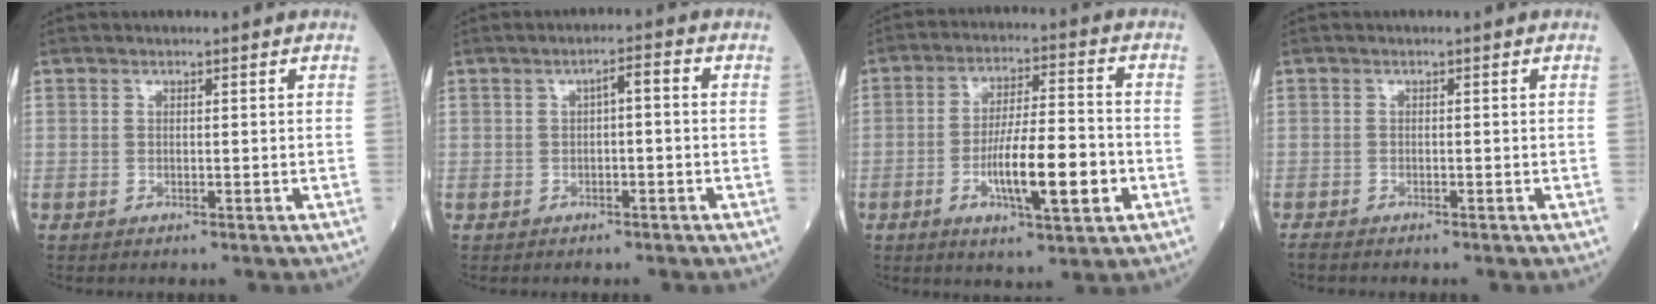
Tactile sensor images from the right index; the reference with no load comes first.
{"total": 2.8, "force": [0.2, 0.8, 2.6], "torque": [-0.048, 0.016, 0.003]}
{"total": 11.9, "force": [-3.6, 2.0, 11.1], "torque": [-0.198, -0.002, -0.058]}
{"total": 2.4, "force": [-2.1, 0.6, 1.1], "torque": [-0.029, -0.009, -0.030]}